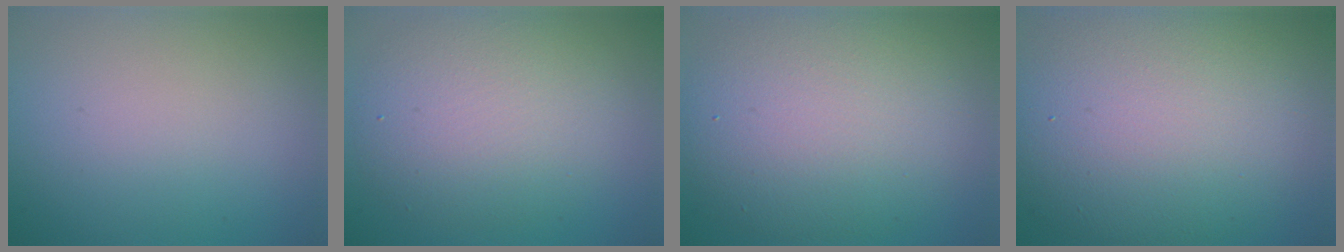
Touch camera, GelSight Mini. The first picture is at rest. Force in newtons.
{"total": 5.8, "press": 5.8, "slide": 0.4}
{"total": 8.8, "press": 8.8, "slide": 0.5}
{"total": 11.3, "press": 11.3, "slide": 0.8}